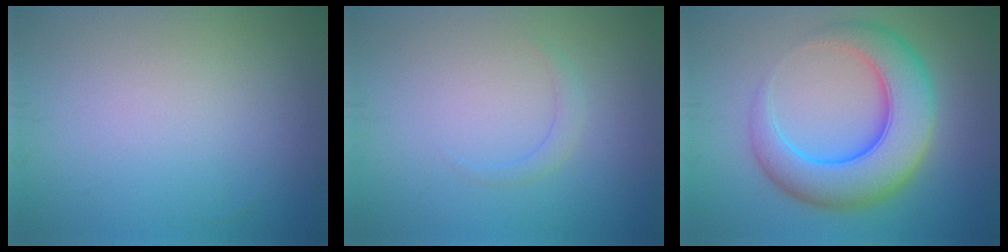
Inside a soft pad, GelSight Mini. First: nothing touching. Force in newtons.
{"total": 1.1, "press": 1.1, "slide": 0.1}
{"total": 8.7, "press": 8.7, "slide": 0.3}